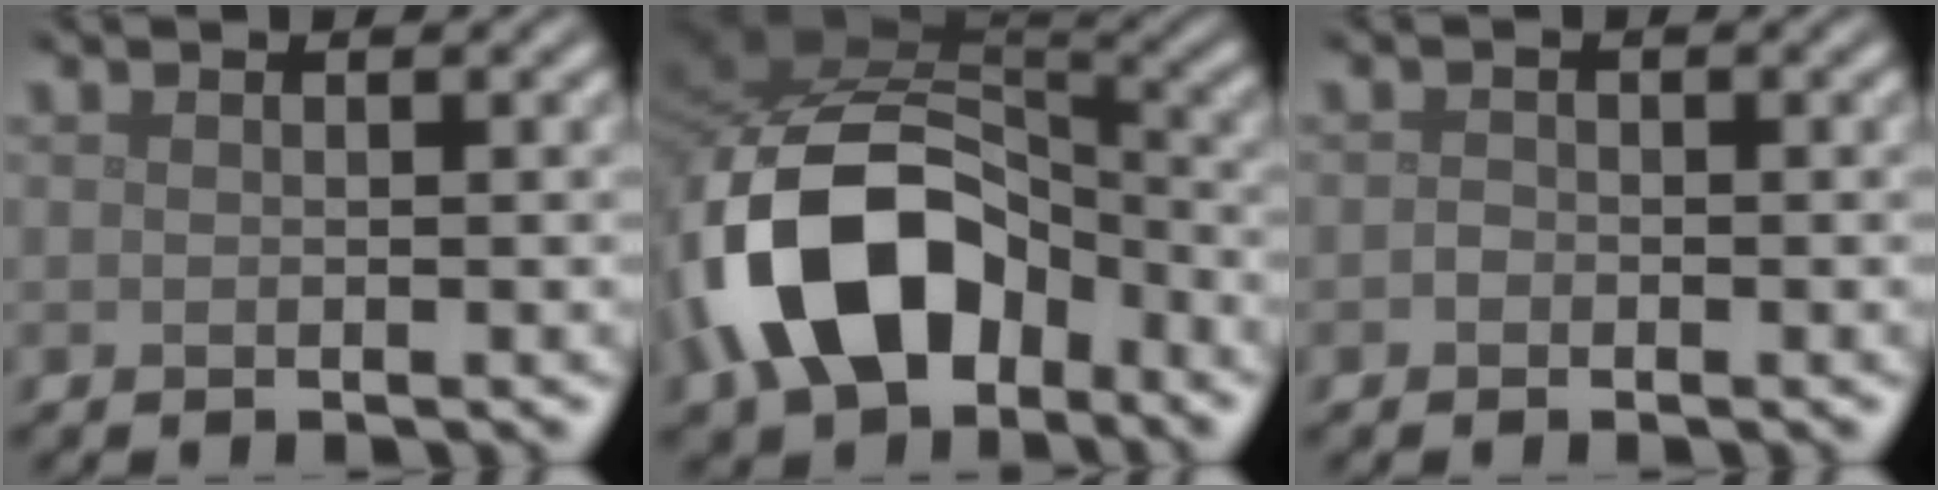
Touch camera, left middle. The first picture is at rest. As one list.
[{"total": 13.1, "force": [-5.3, 8.3, 8.6], "torque": [-0.169, 0.003, -0.104]}, {"total": 0.7, "force": [-0.3, 0.6, 0.2], "torque": [-0.003, -0.001, -0.009]}]